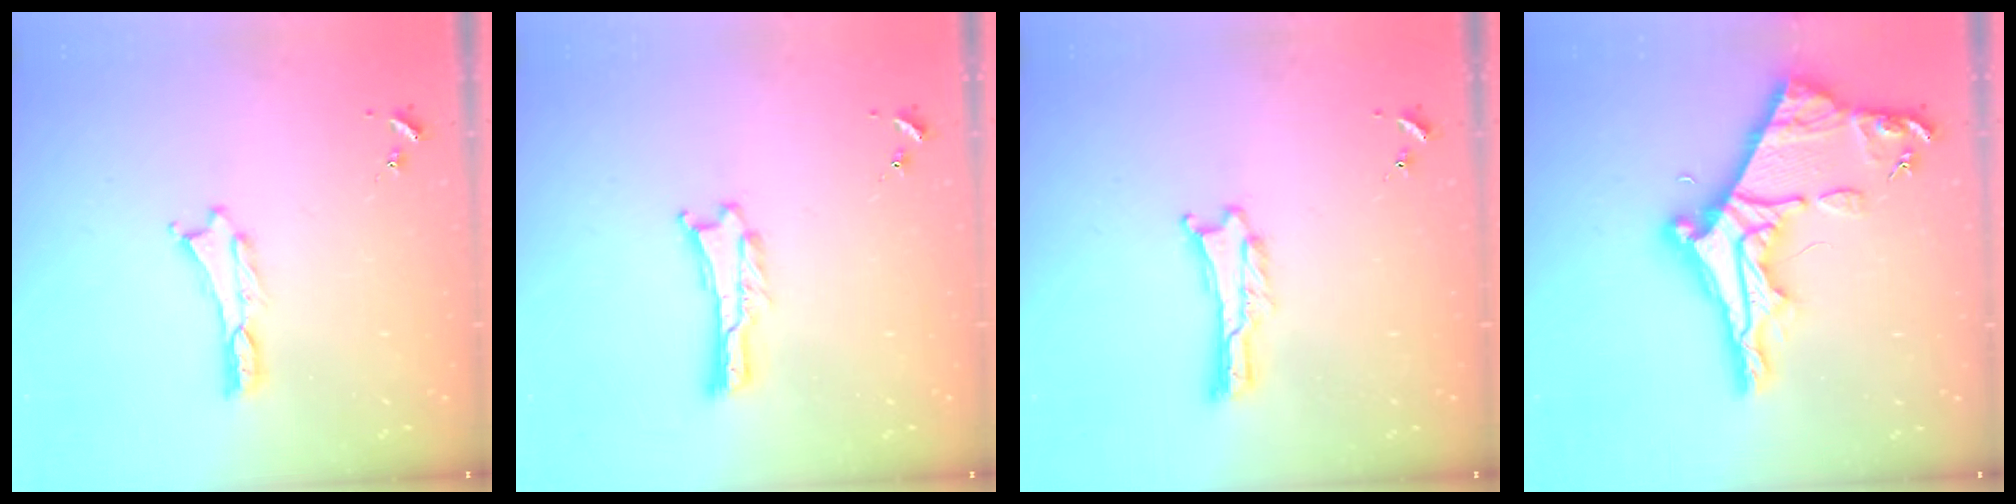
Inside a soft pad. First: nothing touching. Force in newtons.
{"total": 0.0}
{"total": 0.0}
{"total": 10.1, "press": 10.1, "slide": 1.0}